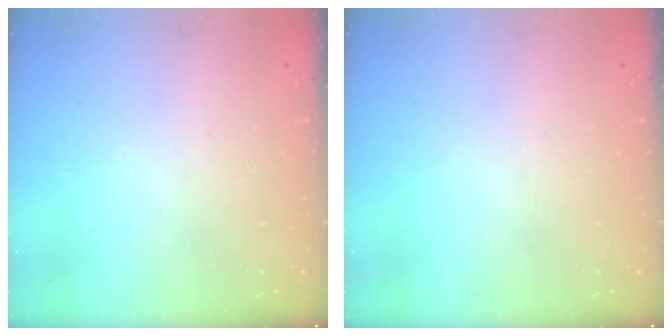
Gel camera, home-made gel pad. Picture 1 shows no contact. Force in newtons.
{"total": 0.0}